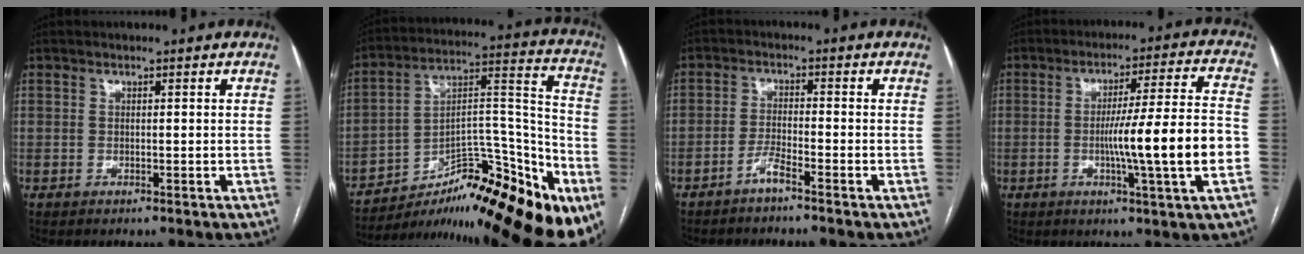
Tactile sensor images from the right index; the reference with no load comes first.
{"total": 25.0, "force": [-17.9, 3.9, 17.1], "torque": [-0.207, 0.029, -0.269]}
{"total": 2.7, "force": [-2.2, -0.2, 1.6], "torque": [-0.035, -0.001, -0.045]}
{"total": 14.3, "force": [-2.9, -0.9, 14.0], "torque": [-0.222, 0.000, -0.050]}